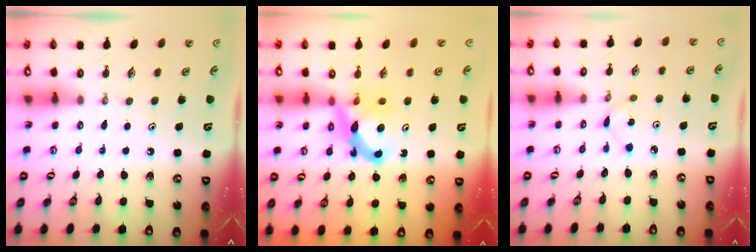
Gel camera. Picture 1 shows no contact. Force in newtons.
{"total": 7.2, "press": 7.2, "slide": 0.6}
{"total": 1.3, "press": 1.2, "slide": 0.1}